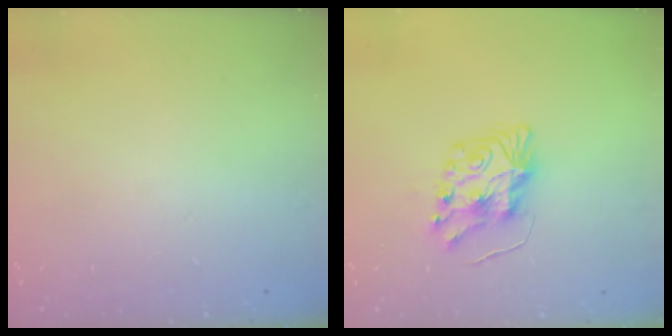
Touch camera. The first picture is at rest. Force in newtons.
{"total": 8.5, "press": 8.5, "slide": 0.4}